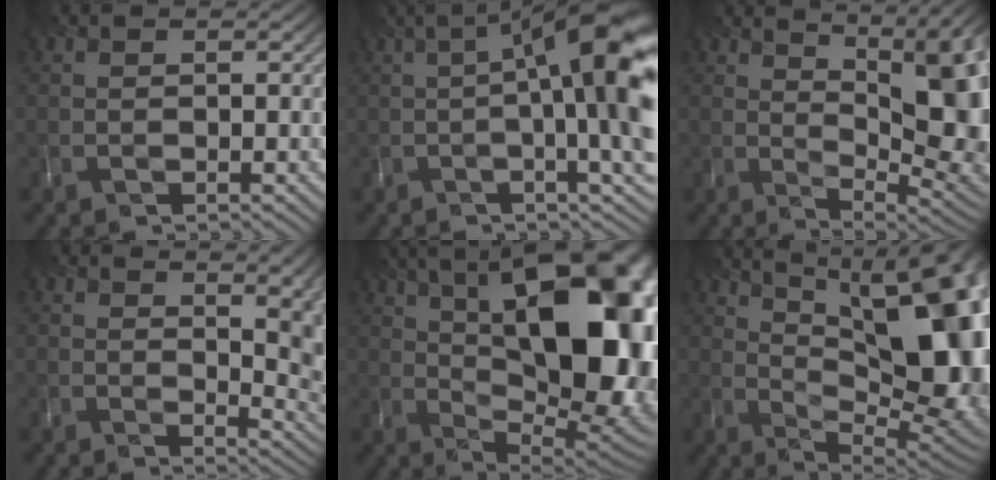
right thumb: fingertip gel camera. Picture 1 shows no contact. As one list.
[{"total": 14.0, "force": [0.9, 3.7, 13.5], "torque": [-0.171, 0.011, 0.021]}, {"total": 12.7, "force": [3.8, 4.8, 11.2], "torque": [-0.166, 0.026, 0.063]}, {"total": 11.1, "force": [3.3, 4.9, 9.4], "torque": [-0.097, 0.015, 0.047]}, {"total": 20.2, "force": [5.0, 10.1, 16.7], "torque": [-0.208, 0.031, 0.066]}, {"total": 16.8, "force": [5.5, 7.3, 14.1], "torque": [-0.191, 0.025, 0.077]}]